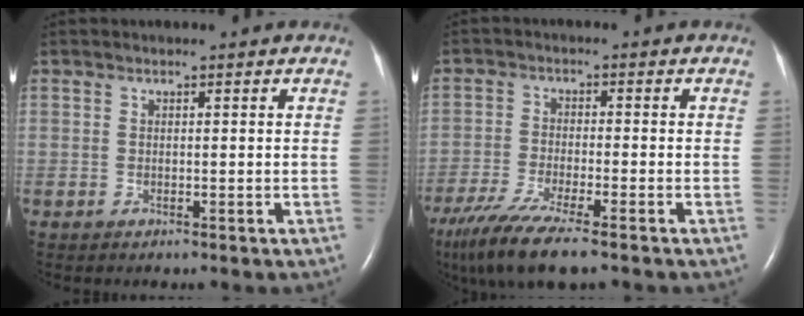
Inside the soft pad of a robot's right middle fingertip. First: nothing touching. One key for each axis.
{"total": 11.6, "fx": -8.8, "fy": 1.1, "fz": 7.4, "tx": -0.142, "ty": -0.030, "tz": -0.151}